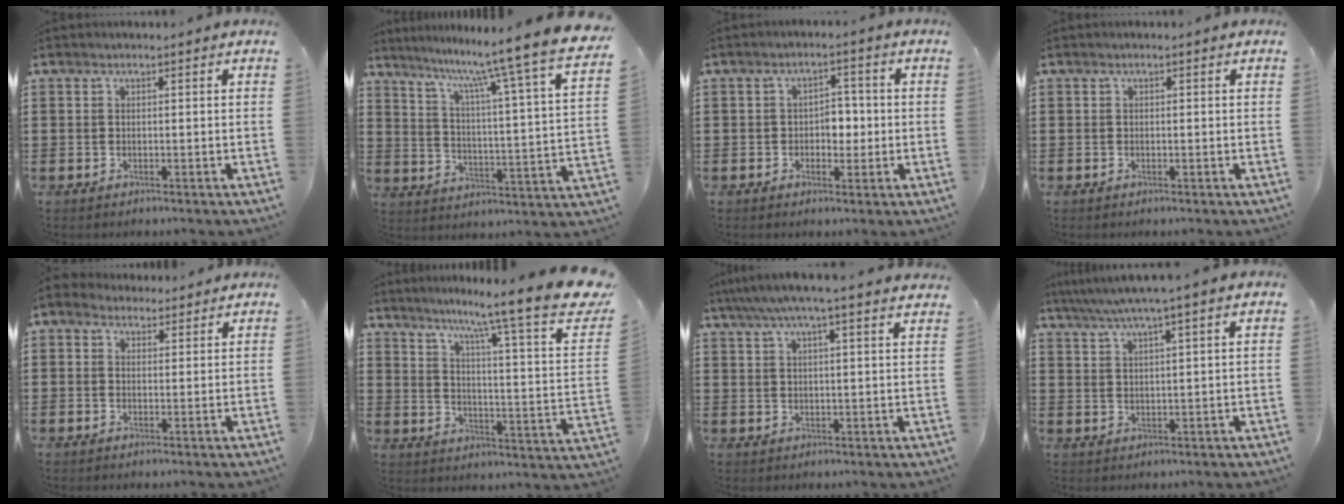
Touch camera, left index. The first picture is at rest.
{"total": 9.6, "force": [8.1, -2.1, 4.6], "torque": [-0.106, -0.076, 0.119]}
{"total": 3.6, "force": [-0.5, 2.4, 2.7], "torque": [-0.040, 0.002, -0.018]}
{"total": 0.0}
{"total": 1.7, "force": [1.1, 1.3, 0.3], "torque": [-0.012, 0.009, 0.019]}
{"total": 11.0, "force": [8.6, -0.7, 6.7], "torque": [-0.134, -0.071, 0.131]}
{"total": 4.9, "force": [4.0, -0.2, 2.8], "torque": [-0.066, -0.008, 0.069]}
{"total": 4.2, "force": [2.9, -0.3, 3.0], "torque": [-0.065, -0.008, 0.047]}